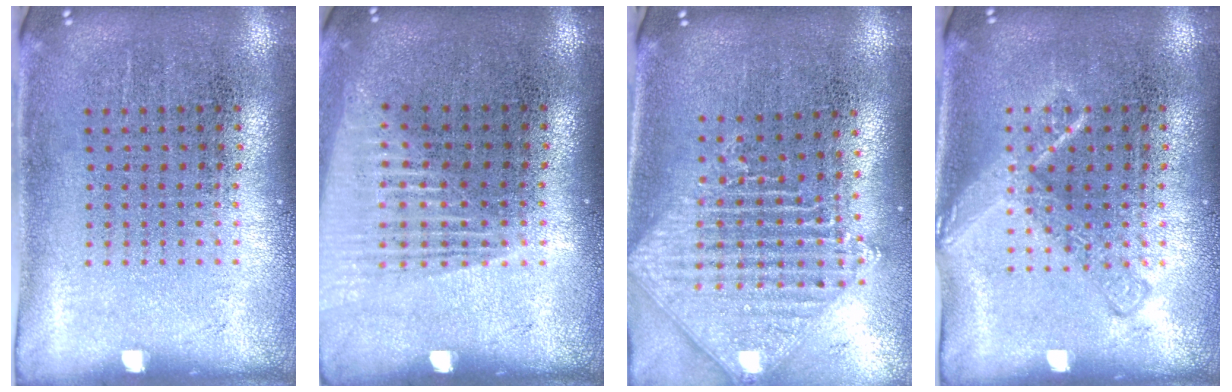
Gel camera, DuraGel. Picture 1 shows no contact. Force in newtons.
{"total": 1.3, "press": 1.2, "slide": 0.2}
{"total": 2.0, "press": 1.6, "slide": 1.2}
{"total": 1.5, "press": 1.5, "slide": 0.2}